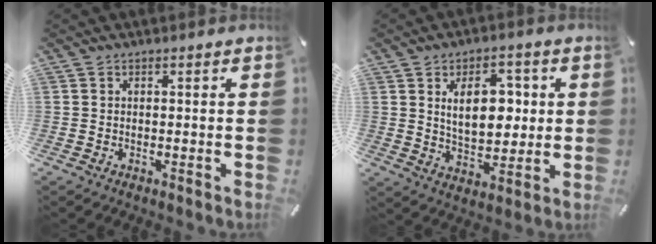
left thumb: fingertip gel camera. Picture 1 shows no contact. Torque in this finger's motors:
{"motor_torque": [0.49, 0.33, 0.17, 0.10, 0.18]}